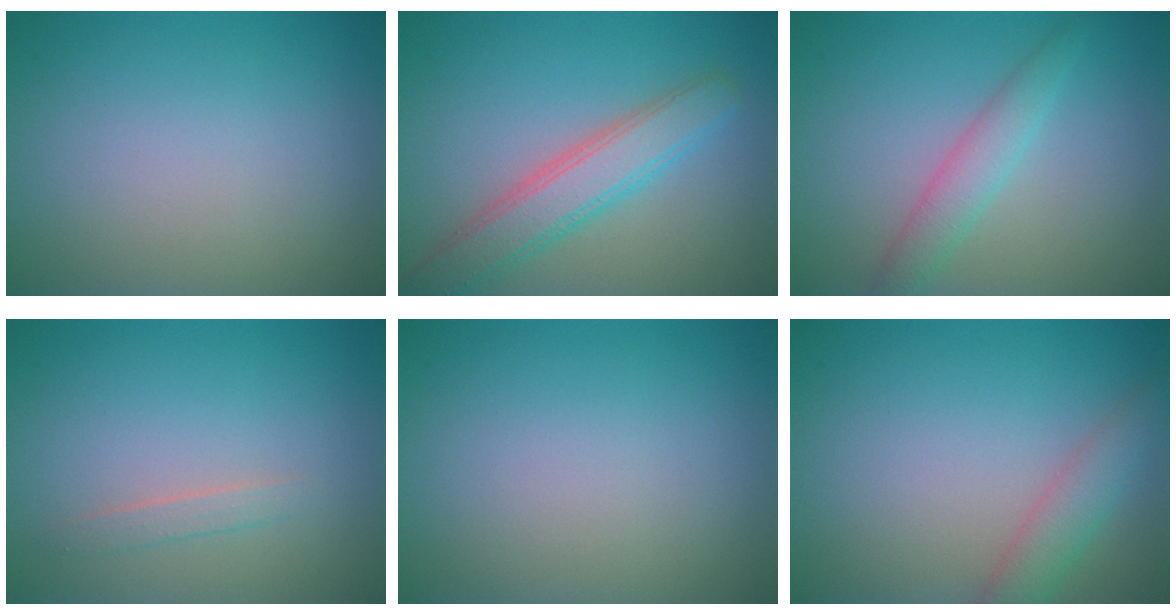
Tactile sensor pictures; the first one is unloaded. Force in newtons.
{"total": 4.5, "press": 4.5, "slide": 0.2}
{"total": 2.6, "press": 2.6, "slide": 0.0}
{"total": 1.1, "press": 1.1, "slide": 0.0}
{"total": 0.0}
{"total": 2.8, "press": 2.8, "slide": 0.2}